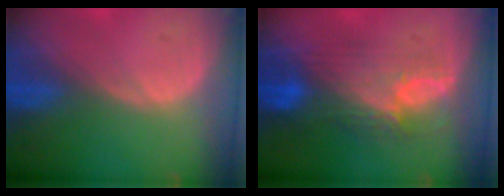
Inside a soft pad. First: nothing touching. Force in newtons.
{"total": 8.5, "press": 8.1, "slide": 2.6}